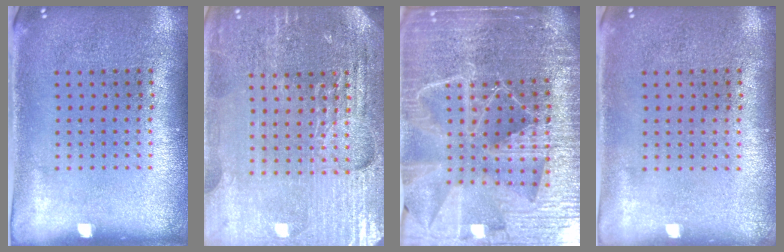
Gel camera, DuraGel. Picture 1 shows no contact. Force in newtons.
{"total": 4.7, "press": 4.4, "slide": 1.7}
{"total": 6.4, "press": 5.6, "slide": 3.3}
{"total": 0.0}